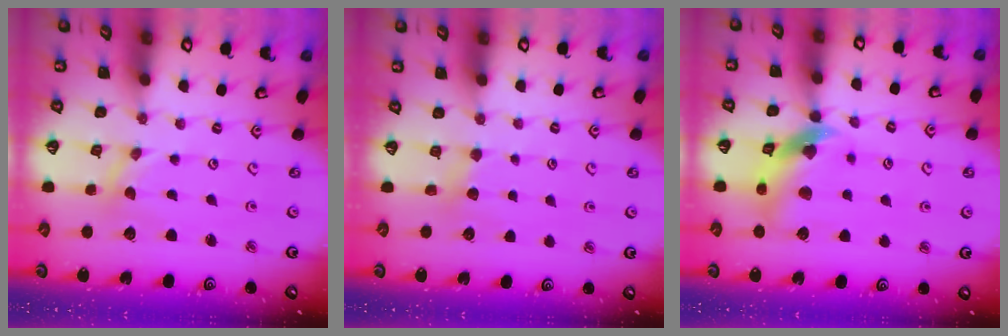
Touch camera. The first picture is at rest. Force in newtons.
{"total": 3.7, "press": 3.7, "slide": 0.4}
{"total": 11.6, "press": 11.5, "slide": 1.7}